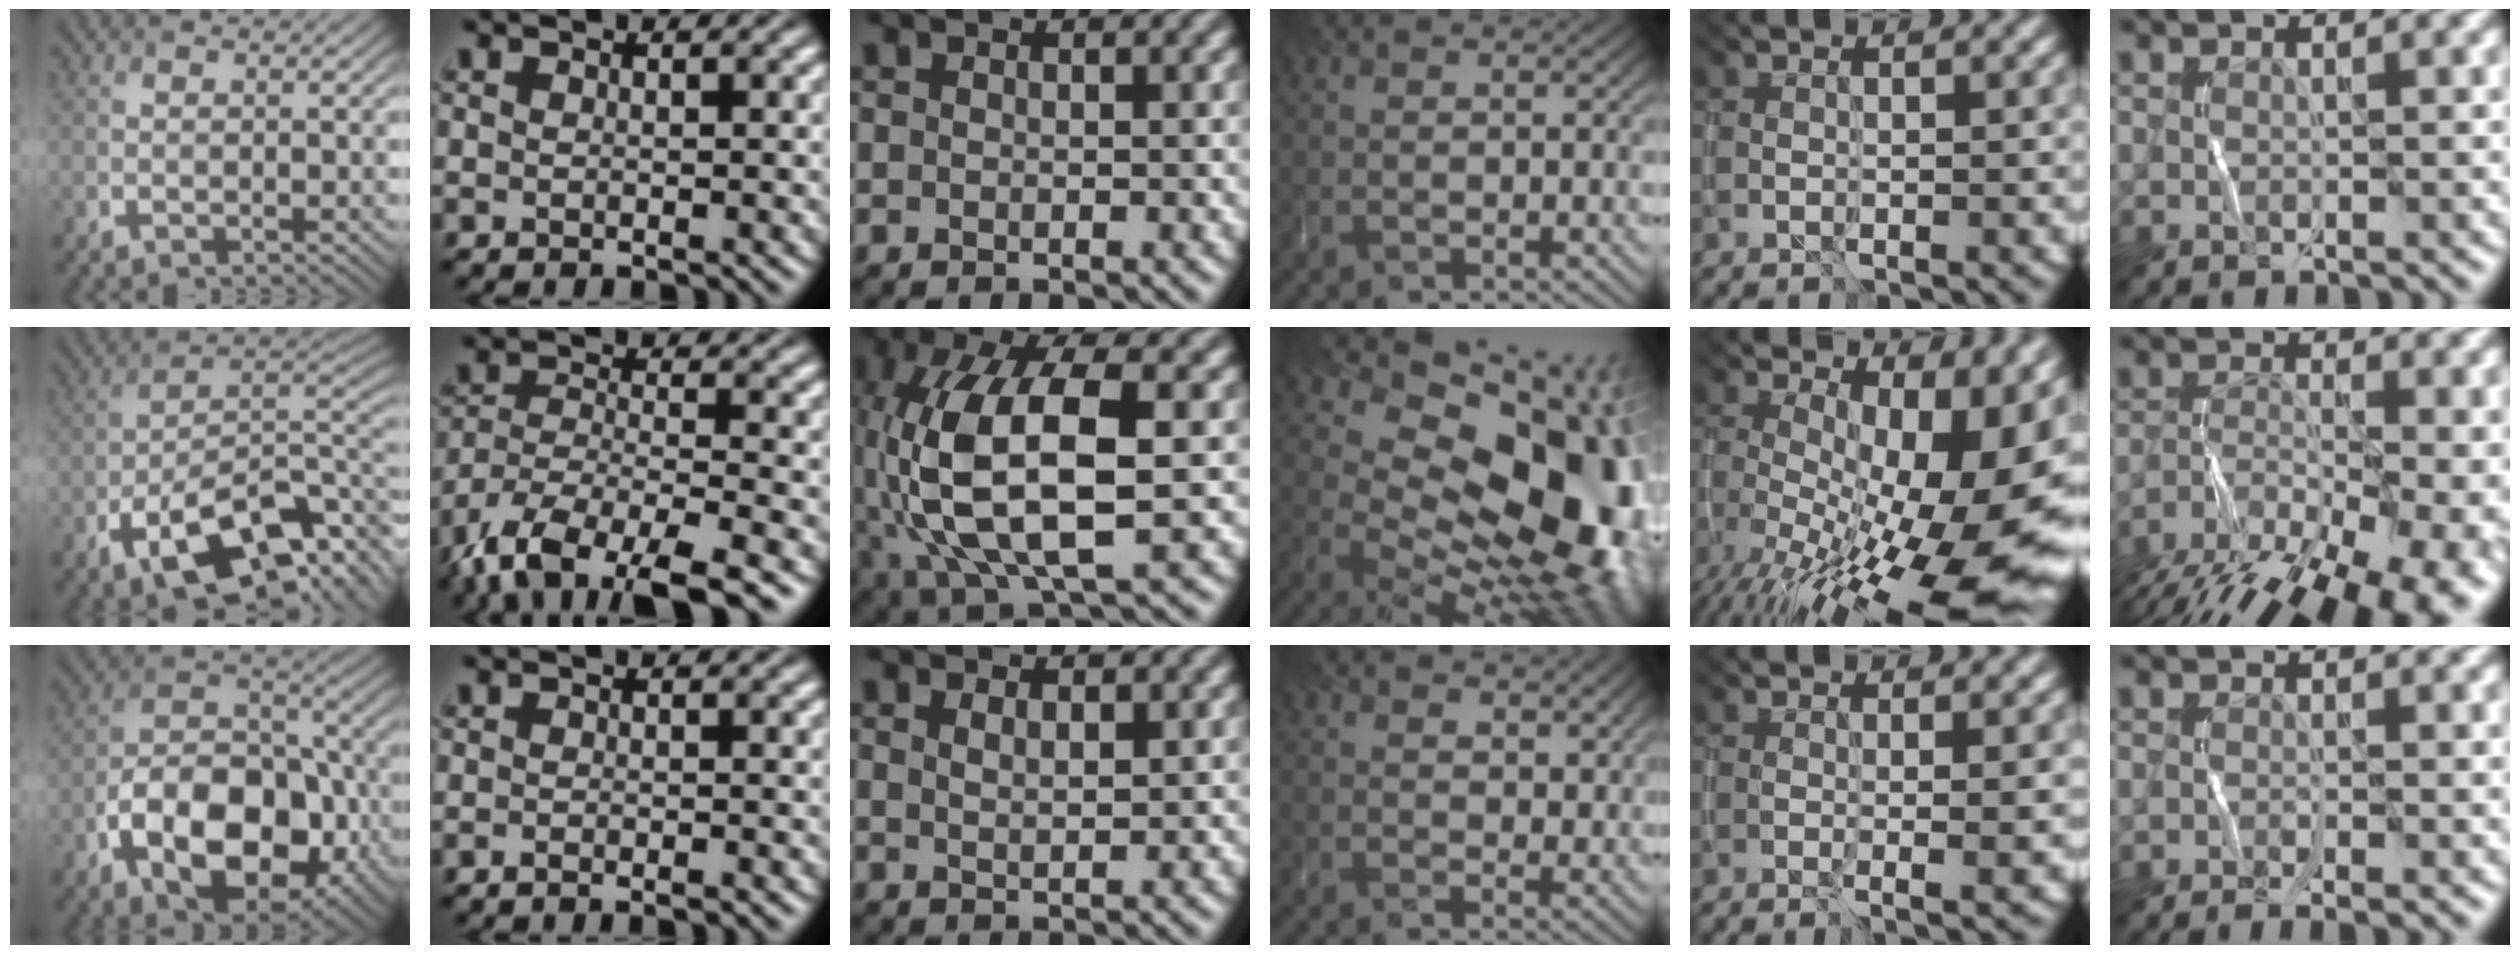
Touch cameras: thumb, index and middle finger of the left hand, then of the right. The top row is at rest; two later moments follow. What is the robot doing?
{"motion": "wrap", "object": "string"}